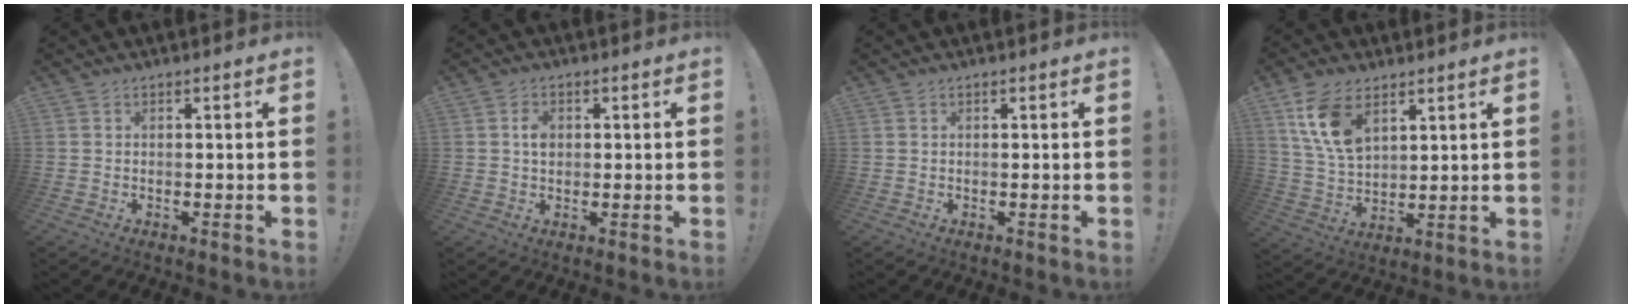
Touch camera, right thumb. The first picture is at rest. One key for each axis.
{"total": 3.3, "fx": 0.3, "fy": 2.5, "fz": 2.2, "tx": -0.020, "ty": -0.003, "tz": 0.001}
{"total": 0.0}
{"total": 12.3, "fx": 6.7, "fy": 7.1, "fz": 7.6, "tx": -0.149, "ty": -0.023, "tz": 0.127}